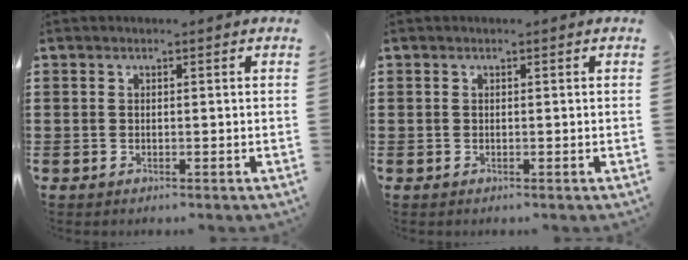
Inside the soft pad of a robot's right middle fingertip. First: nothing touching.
{"total": 0.0}